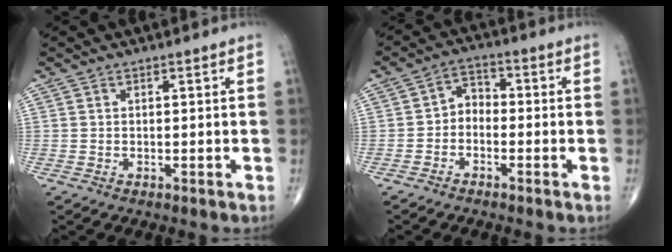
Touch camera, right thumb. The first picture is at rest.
{"total": 4.0, "force": [-1.4, 3.0, 2.4], "torque": [-0.020, 0.028, -0.040]}